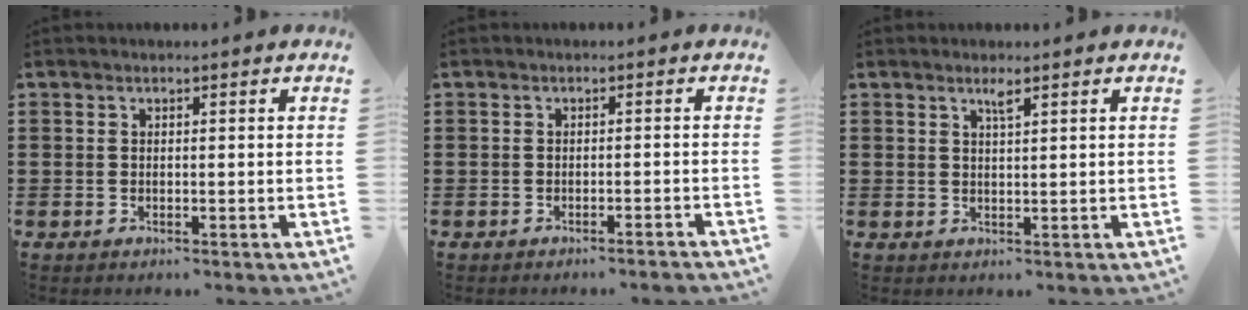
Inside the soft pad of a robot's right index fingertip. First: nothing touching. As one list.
[{"total": 1.2, "force": [-1.0, -0.2, 0.5], "torque": [-0.009, -0.001, -0.020]}, {"total": 1.6, "force": [1.1, 0.1, 1.2], "torque": [-0.025, 0.000, 0.020]}]